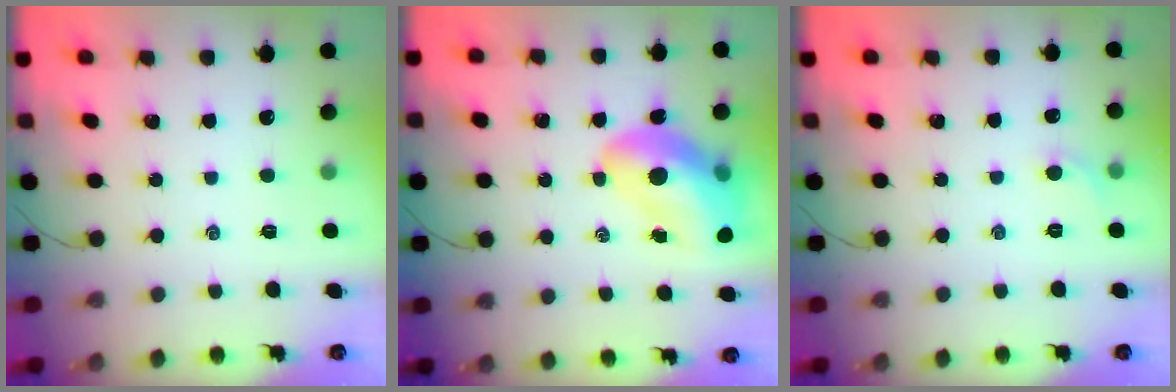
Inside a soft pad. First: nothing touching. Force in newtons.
{"total": 16.2, "press": 15.6, "slide": 4.5}
{"total": 3.4, "press": 3.2, "slide": 1.1}